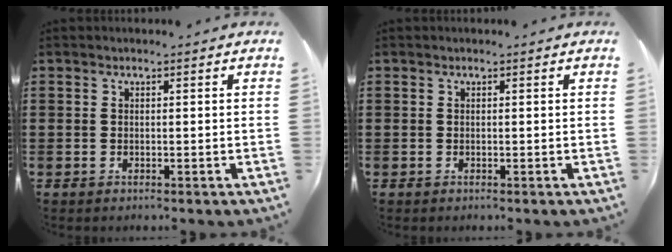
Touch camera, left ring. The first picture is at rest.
{"total": 0.0}